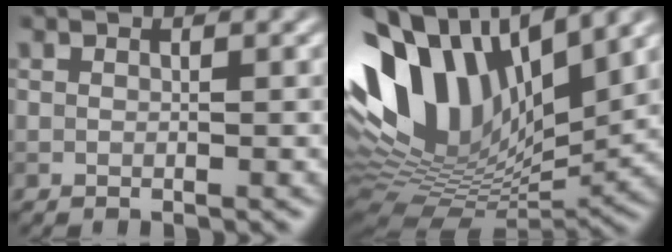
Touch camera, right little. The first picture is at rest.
{"total": 14.7, "force": [4.2, 8.9, 11.0], "torque": [-0.225, 0.021, 0.076]}